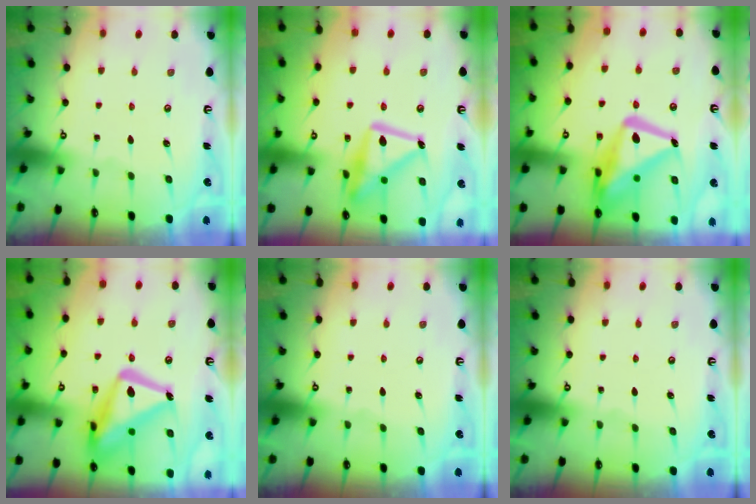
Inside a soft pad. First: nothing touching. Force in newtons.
{"total": 17.4, "press": 17.3, "slide": 1.4}
{"total": 18.5, "press": 18.4, "slide": 1.8}
{"total": 19.5, "press": 19.4, "slide": 1.7}
{"total": 0.0}
{"total": 0.0}